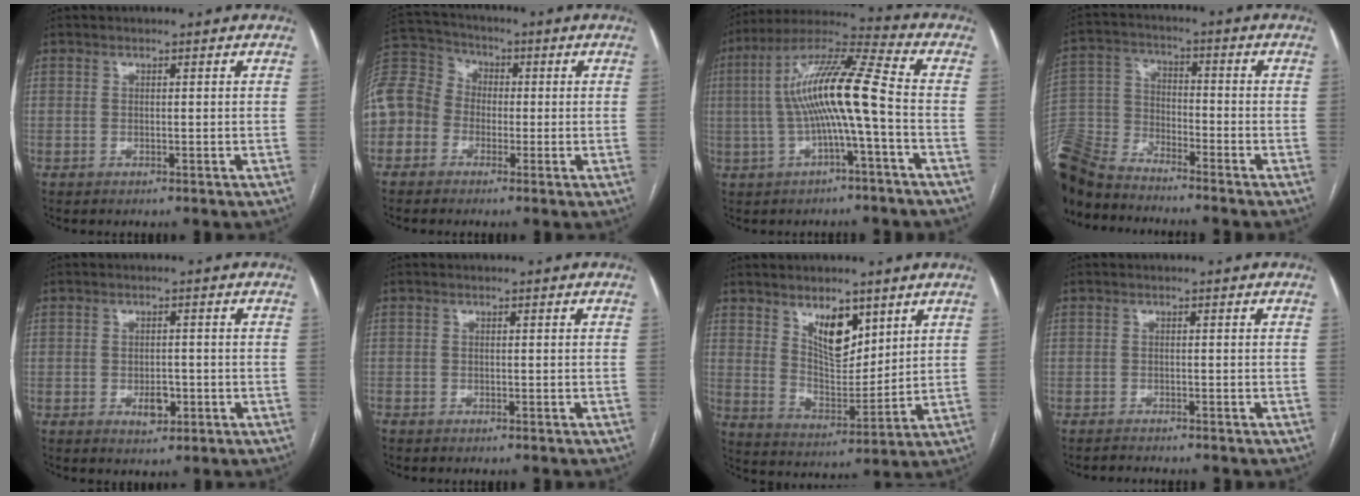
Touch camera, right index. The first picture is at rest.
{"total": 16.2, "force": [-3.2, 14.5, 6.4], "torque": [-0.204, 0.070, -0.062]}
{"total": 13.3, "force": [-1.1, 0.6, 13.2], "torque": [-0.250, 0.030, -0.024]}
{"total": 16.3, "force": [-14.6, 4.7, 5.6], "torque": [-0.143, 0.005, -0.284]}
{"total": 3.2, "force": [-1.3, 1.8, 2.4], "torque": [-0.034, 0.003, -0.013]}
{"total": 2.2, "force": [-1.9, 0.8, 0.5], "torque": [-0.012, -0.003, -0.030]}
{"total": 8.7, "force": [4.9, 3.8, 6.0], "torque": [-0.104, -0.008, 0.097]}
{"total": 3.6, "force": [-3.4, 0.5, 1.0], "torque": [-0.014, -0.009, -0.050]}